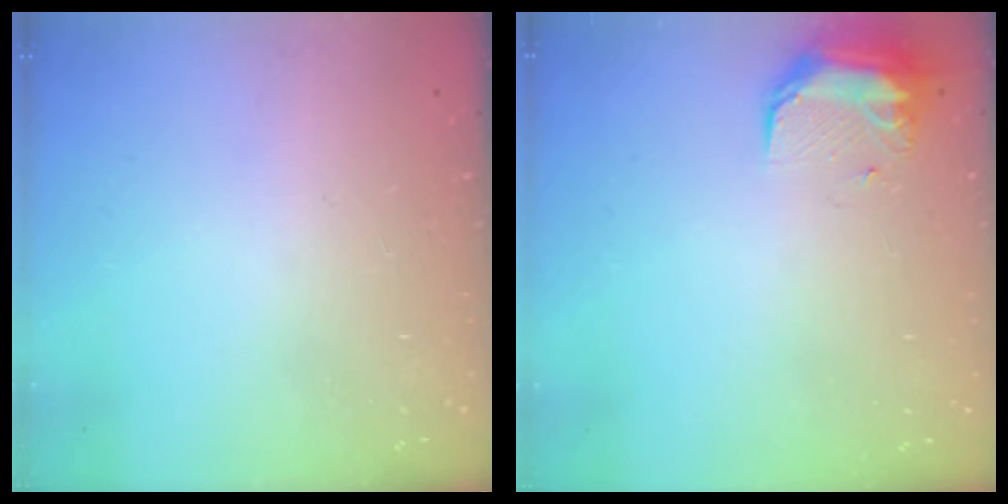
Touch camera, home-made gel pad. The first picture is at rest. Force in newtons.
{"total": 10.0, "press": 9.6, "slide": 2.8}